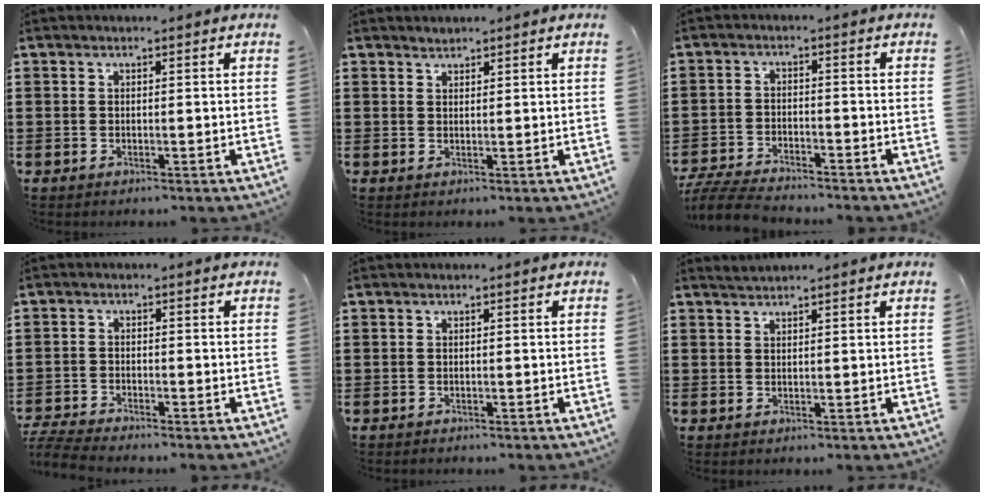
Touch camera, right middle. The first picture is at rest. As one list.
[{"total": 1.2, "force": [1.1, 0.3, -0.3], "torque": [0.001, 0.000, 0.023]}, {"total": 5.7, "force": [-5.5, 0.7, 1.3], "torque": [-0.035, 0.002, -0.112]}, {"total": 3.6, "force": [-3.5, 0.2, 0.8], "torque": [-0.035, -0.009, -0.077]}, {"total": 0.8, "force": [-0.6, 0.5, -0.1], "torque": [0.003, 0.004, -0.014]}, {"total": 1.1, "force": [1.0, 0.0, 0.2], "torque": [-0.005, 0.000, 0.020]}]